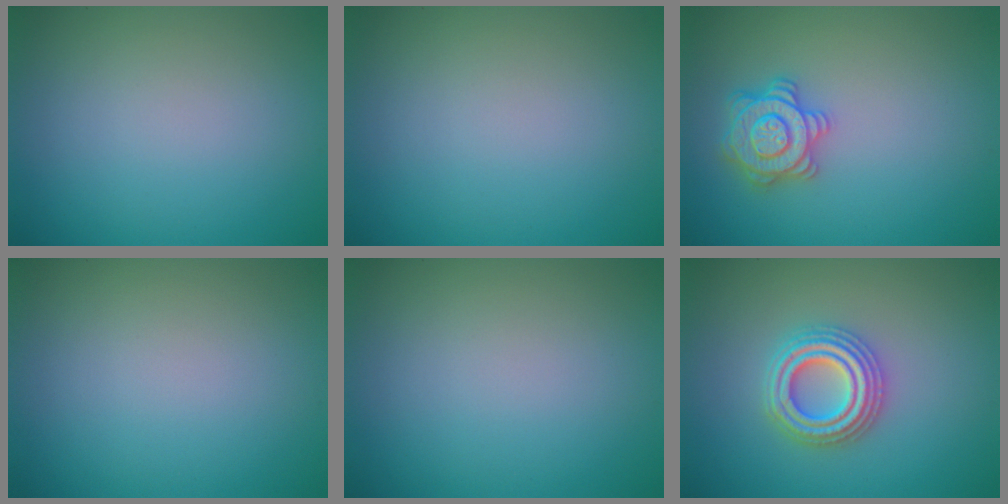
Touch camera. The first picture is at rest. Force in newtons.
{"total": 0.0}
{"total": 3.6, "press": 3.5, "slide": 1.0}
{"total": 0.0}
{"total": 0.0}
{"total": 4.3, "press": 4.2, "slide": 0.8}